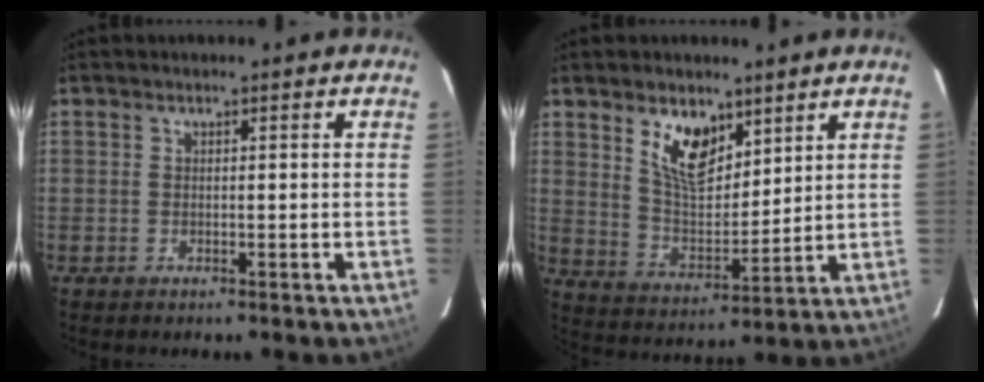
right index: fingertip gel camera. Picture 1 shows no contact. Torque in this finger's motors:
{"motor_torque": [0.27, 0.19, 0.47, 0.11]}